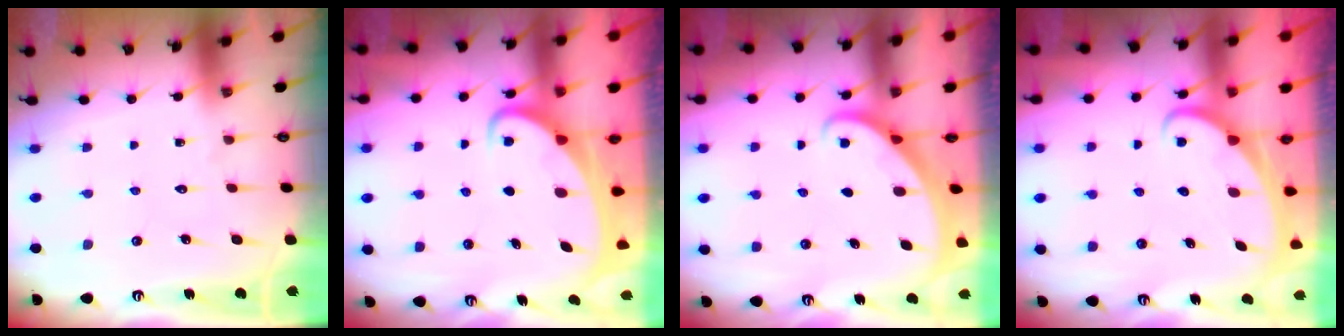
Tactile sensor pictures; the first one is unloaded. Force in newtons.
{"total": 2.6, "press": 2.6, "slide": 0.5}
{"total": 1.3, "press": 1.3, "slide": 0.1}
{"total": 2.0, "press": 2.0, "slide": 0.1}